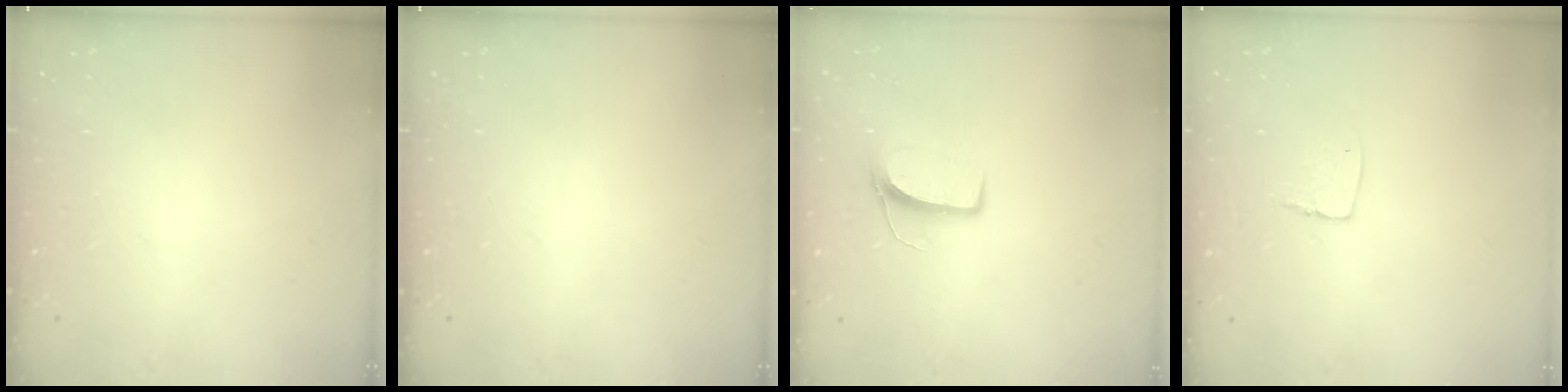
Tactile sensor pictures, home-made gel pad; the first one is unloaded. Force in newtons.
{"total": 0.0}
{"total": 7.0, "press": 7.0, "slide": 0.4}
{"total": 5.6, "press": 5.6, "slide": 0.4}